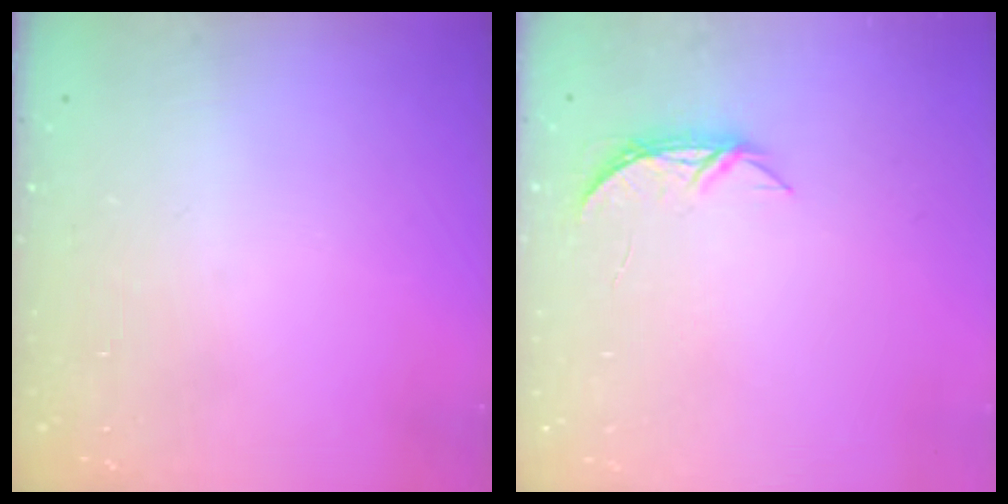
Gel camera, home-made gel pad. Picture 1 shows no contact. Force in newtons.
{"total": 4.2, "press": 4.2, "slide": 0.5}